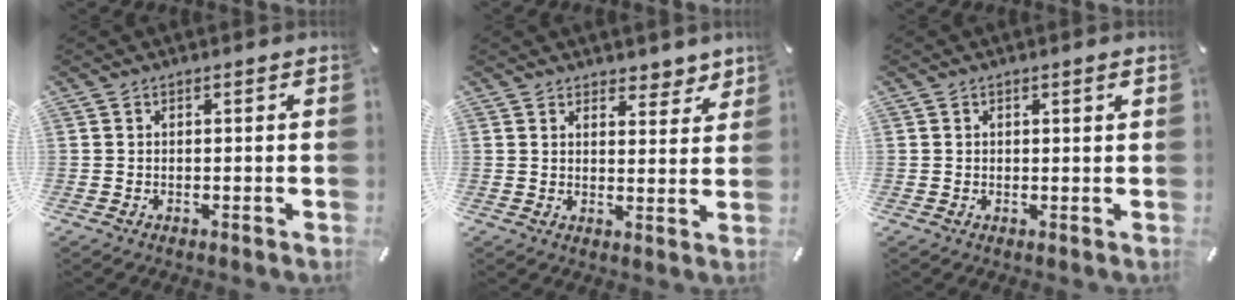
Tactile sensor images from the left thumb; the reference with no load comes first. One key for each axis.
{"total": 4.6, "fx": 3.9, "fy": 2.5, "fz": 0.1, "tx": 0.015, "ty": -0.031, "tz": 0.067}
{"total": 0.9, "fx": 0.4, "fy": 0.5, "fz": 0.6, "tx": -0.011, "ty": 0.005, "tz": 0.006}